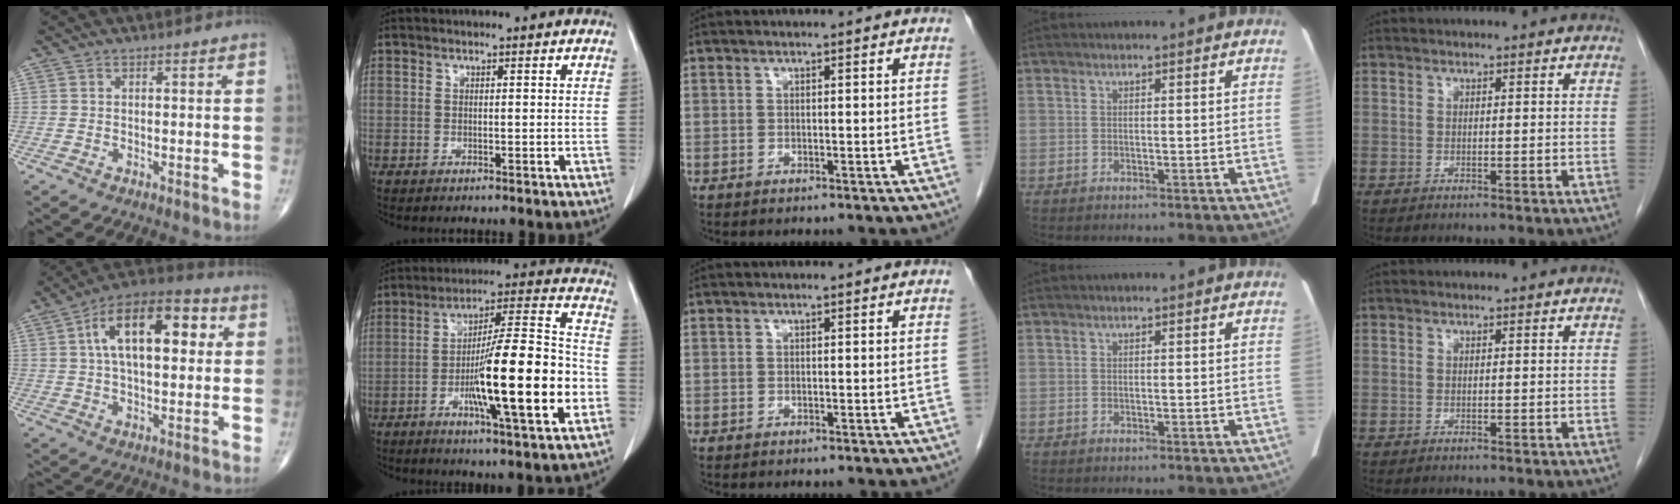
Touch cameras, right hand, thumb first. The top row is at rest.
{"thumb": {"total": 19.4, "force": [4.8, 9.3, 16.3], "torque": [-0.239, 0.021, 0.066]}, "index": {"total": 19.7, "force": [-5.3, 1.6, 18.9], "torque": [-0.295, 0.002, -0.082]}}